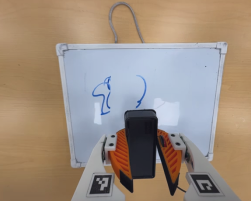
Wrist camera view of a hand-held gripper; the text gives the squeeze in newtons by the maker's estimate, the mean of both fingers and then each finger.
{"total": 9.8, "left": 10.0, "right": 9.6}